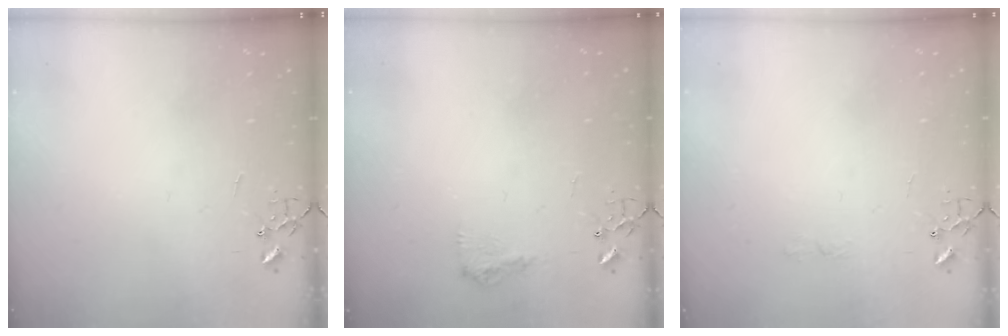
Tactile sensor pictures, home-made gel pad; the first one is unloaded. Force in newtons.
{"total": 7.9, "press": 7.9, "slide": 0.3}
{"total": 3.6, "press": 3.6, "slide": 0.4}